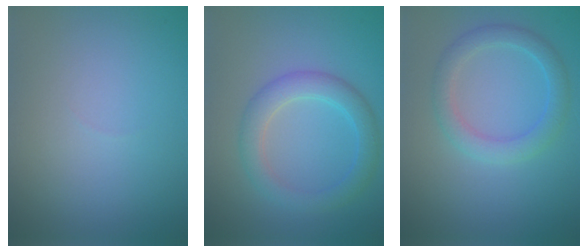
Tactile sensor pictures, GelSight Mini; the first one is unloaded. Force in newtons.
{"total": 3.5, "press": 3.5, "slide": 0.2}
{"total": 2.9, "press": 2.9, "slide": 0.1}